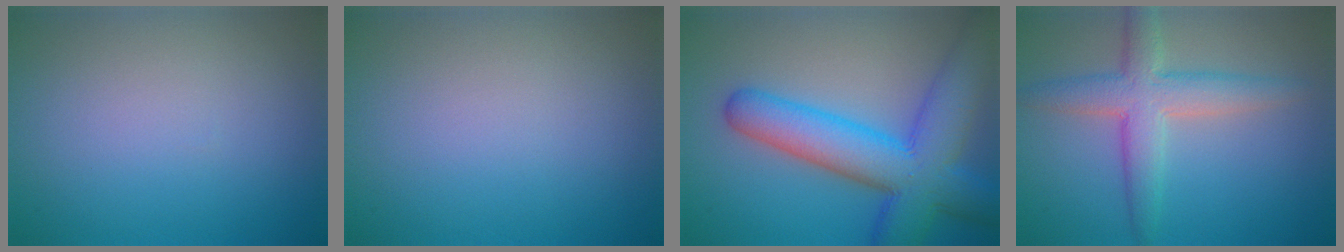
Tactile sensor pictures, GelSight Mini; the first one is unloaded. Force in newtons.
{"total": 0.0}
{"total": 10.1, "press": 10.0, "slide": 0.5}
{"total": 4.7, "press": 4.7, "slide": 0.3}